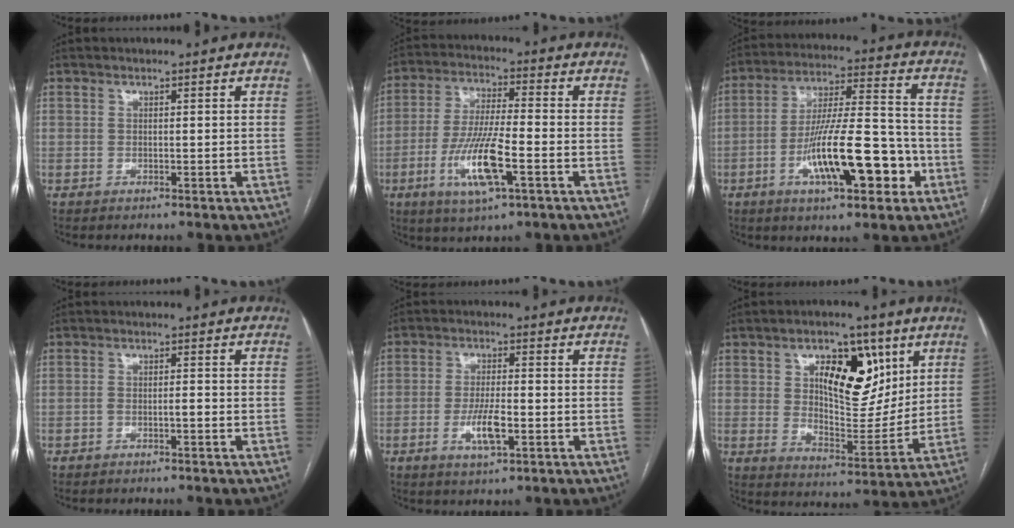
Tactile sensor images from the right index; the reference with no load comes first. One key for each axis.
{"total": 11.7, "fx": -4.2, "fy": 1.8, "fz": 10.8, "tx": -0.218, "ty": -0.012, "tz": -0.076}
{"total": 16.5, "fx": -5.8, "fy": 3.8, "fz": 15.0, "tx": -0.259, "ty": 0.013, "tz": -0.090}
{"total": 1.3, "fx": -0.7, "fy": 0.2, "fz": 1.1, "tx": -0.019, "ty": 0.005, "tz": -0.013}
{"total": 5.6, "fx": -1.8, "fy": 1.4, "fz": 5.1, "tx": -0.099, "ty": -0.004, "tz": -0.030}
{"total": 13.6, "fx": 5.6, "fy": 6.7, "fz": 10.3, "tx": -0.153, "ty": 0.010, "tz": 0.100}